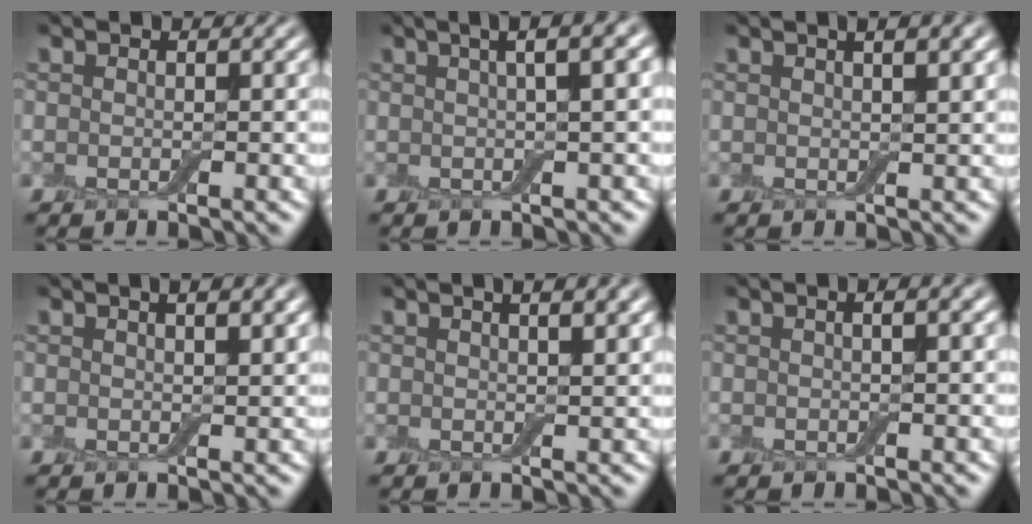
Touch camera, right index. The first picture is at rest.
{"total": 7.2, "force": [2.7, 3.0, 6.0], "torque": [-0.041, 0.036, 0.006]}
{"total": 3.2, "force": [1.7, 1.0, 2.5], "torque": [-0.017, 0.007, 0.013]}
{"total": 2.5, "force": [1.4, 0.7, 2.0], "torque": [-0.021, 0.003, 0.018]}
{"total": 4.0, "force": [2.1, 1.5, 3.1], "torque": [-0.017, 0.013, 0.010]}
{"total": 1.6, "force": [0.6, 0.4, 1.4], "torque": [-0.023, 0.004, -0.001]}